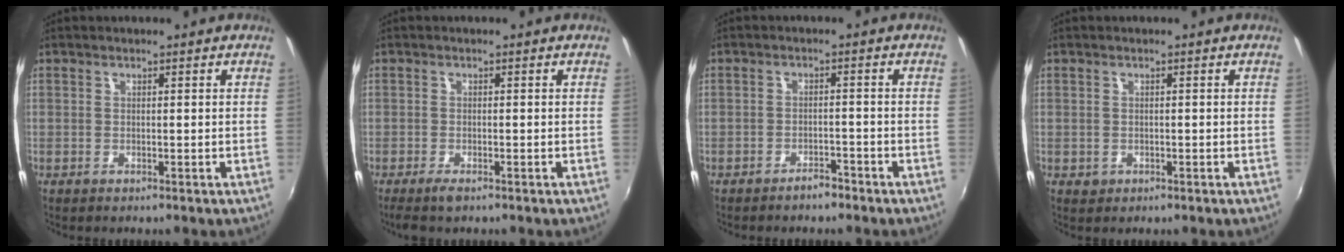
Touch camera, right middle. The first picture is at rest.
{"total": 2.3, "force": [-1.7, 0.6, 1.4], "torque": [-0.033, -0.008, -0.034]}
{"total": 2.5, "force": [-2.3, 0.7, 0.9], "torque": [-0.023, 0.003, -0.030]}
{"total": 1.0, "force": [-0.3, 0.9, 0.4], "torque": [-0.006, -0.002, -0.002]}